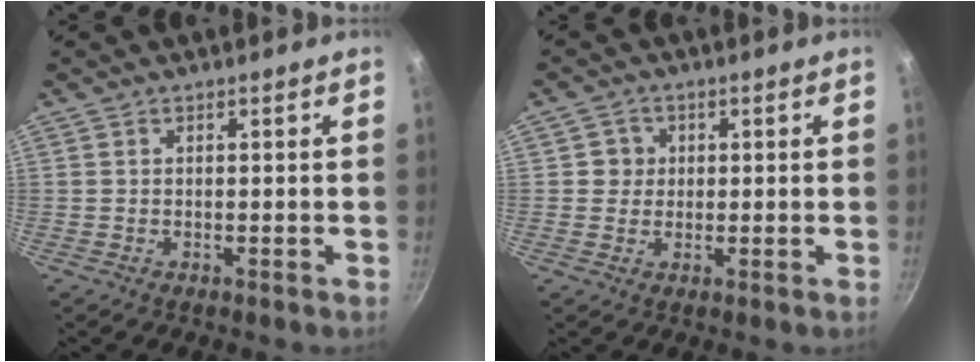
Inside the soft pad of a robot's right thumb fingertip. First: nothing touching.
{"total": 3.2, "force": [0.5, 3.1, 0.5], "torque": [0.014, 0.005, 0.001]}